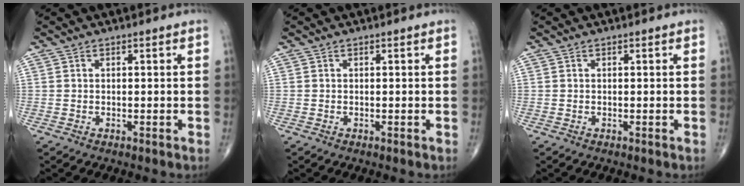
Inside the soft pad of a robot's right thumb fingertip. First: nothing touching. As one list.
[{"total": 0.0}, {"total": 0.0}]